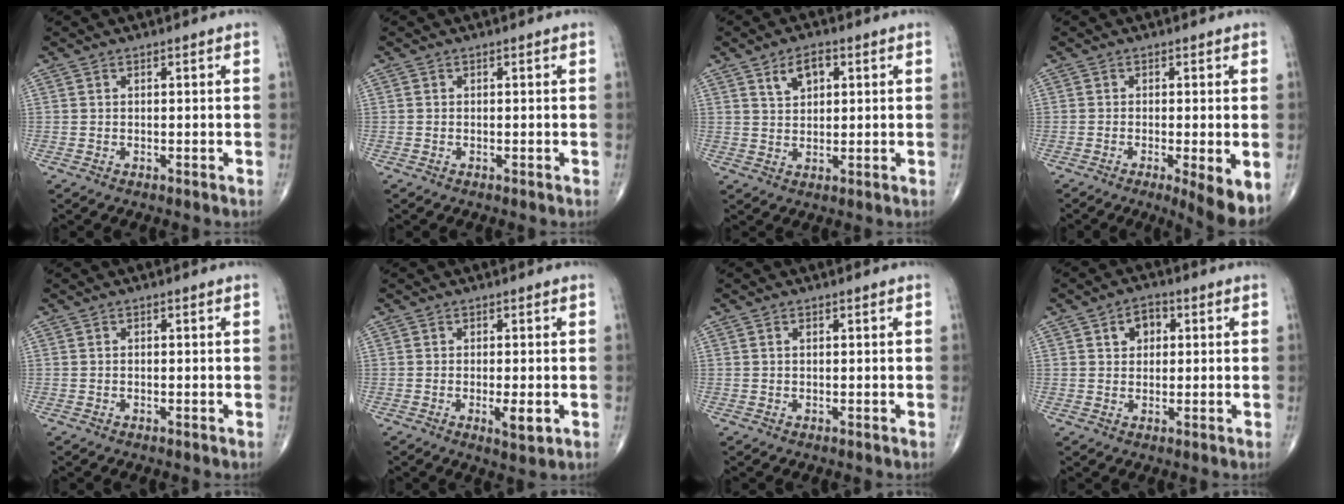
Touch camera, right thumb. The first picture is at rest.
{"total": 0.0}
{"total": 5.1, "force": [2.3, 2.9, 3.4], "torque": [-0.047, -0.004, 0.041]}
{"total": 6.4, "force": [-2.2, 1.0, 5.9], "torque": [-0.088, -0.019, -0.036]}
{"total": 0.0}
{"total": 3.6, "force": [-0.8, 1.0, 3.3], "torque": [-0.052, -0.008, -0.011]}
{"total": 0.7, "force": [0.3, 0.4, 0.5], "torque": [-0.011, 0.003, 0.006]}
{"total": 4.7, "force": [1.5, 3.4, 2.8], "torque": [-0.023, 0.003, 0.019]}